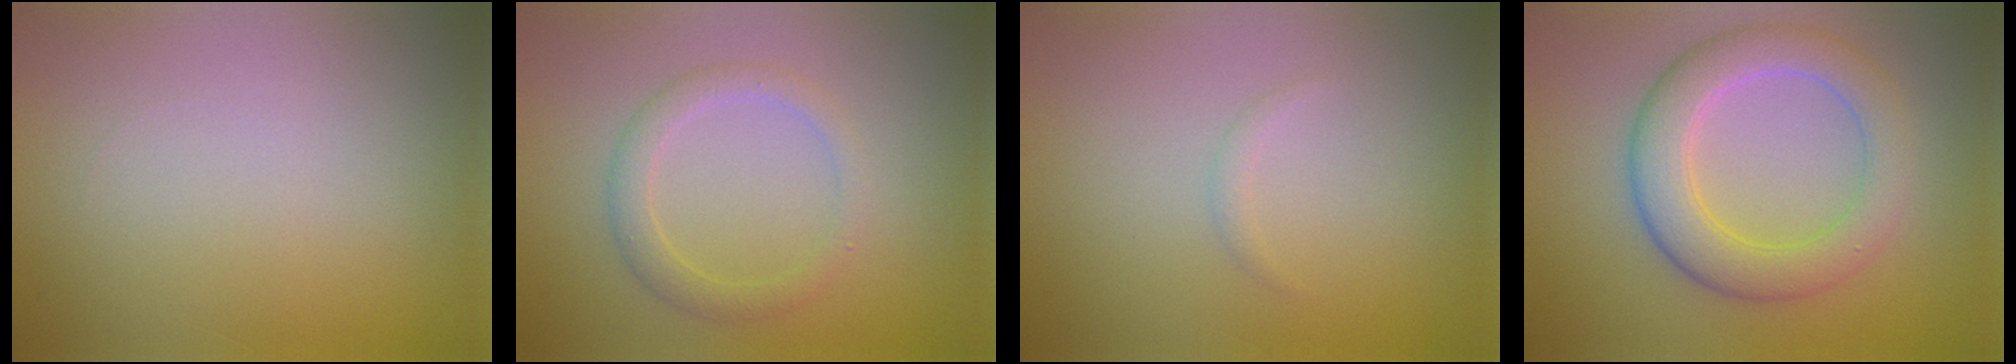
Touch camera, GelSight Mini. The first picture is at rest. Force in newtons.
{"total": 2.2, "press": 2.2, "slide": 0.1}
{"total": 0.6, "press": 0.6, "slide": 0.0}
{"total": 5.6, "press": 5.6, "slide": 0.3}